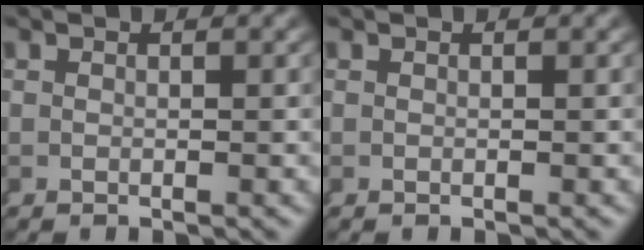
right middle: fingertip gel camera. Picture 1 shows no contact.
{"total": 0.0}